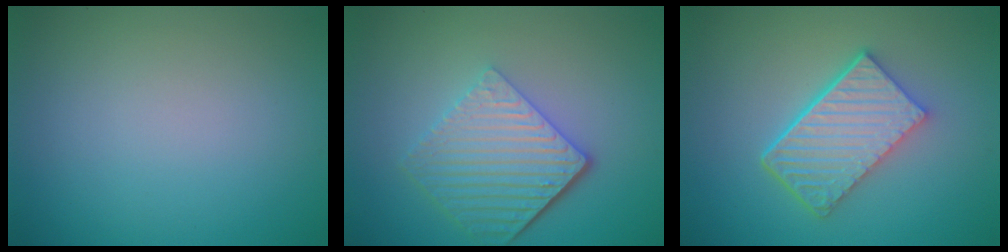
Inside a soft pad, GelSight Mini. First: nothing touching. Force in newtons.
{"total": 5.8, "press": 4.3, "slide": 3.9}
{"total": 6.0, "press": 4.4, "slide": 4.0}